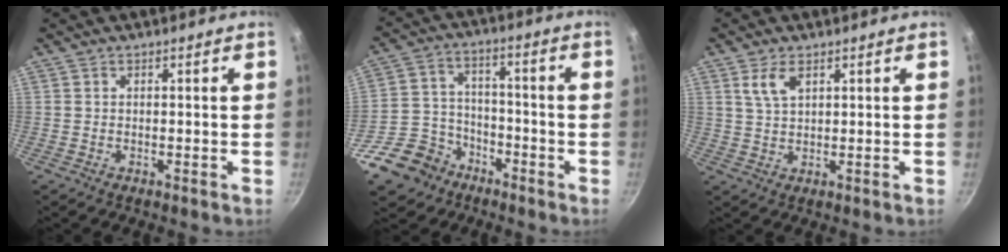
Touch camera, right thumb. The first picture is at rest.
{"total": 11.9, "force": [-7.5, 8.6, 3.2], "torque": [-0.039, 0.050, -0.137]}
{"total": 4.3, "force": [2.1, 2.0, 3.2], "torque": [-0.059, -0.005, 0.045]}